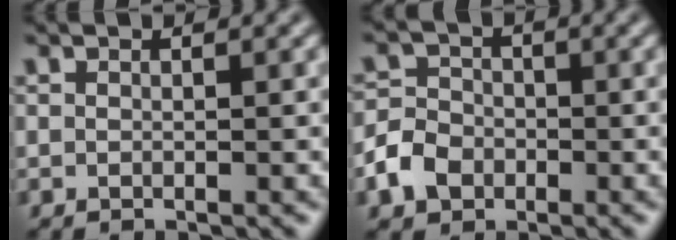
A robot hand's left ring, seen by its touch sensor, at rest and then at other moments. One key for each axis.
{"total": 3.8, "fx": -1.6, "fy": 3.1, "fz": 1.5, "tx": -0.030, "ty": 0.002, "tz": -0.037}